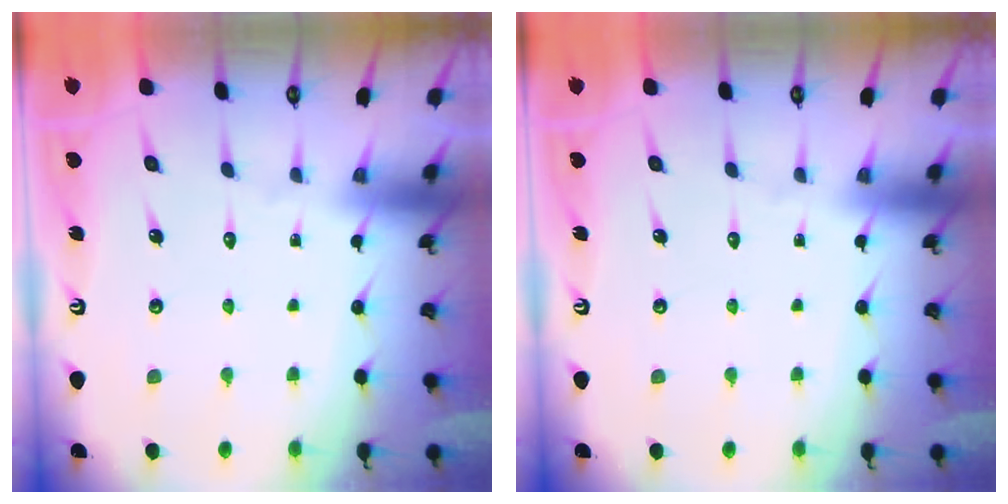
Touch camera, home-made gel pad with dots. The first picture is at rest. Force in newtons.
{"total": 0.0}